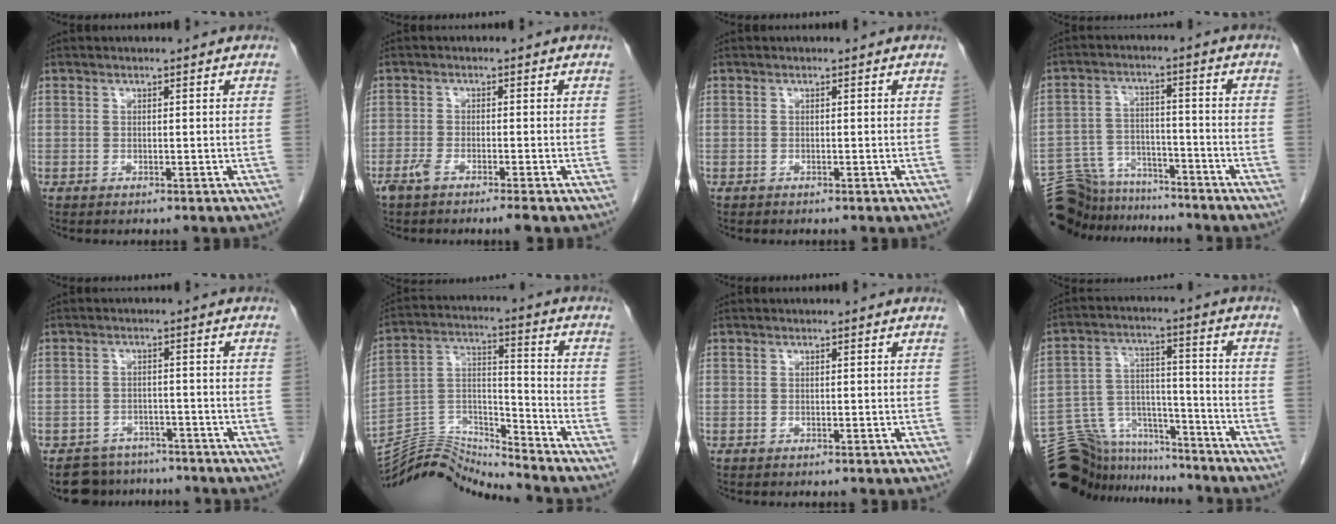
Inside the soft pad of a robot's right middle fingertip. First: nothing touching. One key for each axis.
{"total": 3.1, "fx": -2.2, "fy": 0.0, "fz": 2.1, "tx": -0.040, "ty": -0.005, "tz": -0.046}
{"total": 0.0}
{"total": 13.7, "fx": -12.5, "fy": 4.9, "fz": 2.7, "tx": -0.058, "ty": 0.021, "tz": -0.198}
{"total": 5.3, "fx": -4.5, "fy": 2.6, "fz": -0.6, "tx": 0.017, "ty": 0.013, "tz": -0.069}
{"total": 12.2, "fx": -12.1, "fy": -1.7, "fz": -0.5, "tx": 0.009, "ty": 0.053, "tz": -0.224}
{"total": 0.0}
{"total": 15.0, "fx": -14.3, "fy": 4.4, "fz": 1.3, "tx": -0.032, "ty": 0.053, "tz": -0.230}